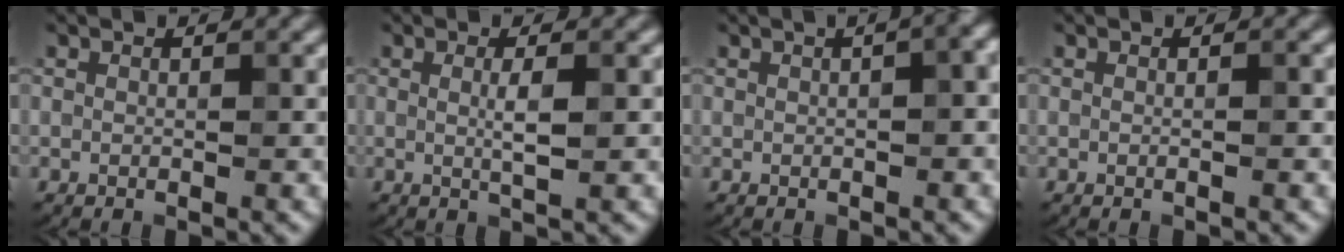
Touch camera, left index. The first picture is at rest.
{"total": 2.1, "force": [0.2, 0.4, 2.1], "torque": [-0.035, 0.001, -0.001]}
{"total": 6.8, "force": [1.7, 3.2, 5.8], "torque": [-0.031, 0.029, 0.000]}
{"total": 0.6, "force": [-0.1, 0.1, 0.6], "torque": [-0.007, -0.003, -0.006]}